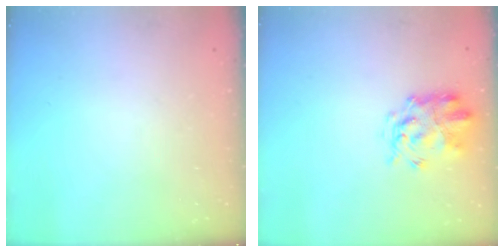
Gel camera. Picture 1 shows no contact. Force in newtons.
{"total": 3.7, "press": 3.5, "slide": 1.1}